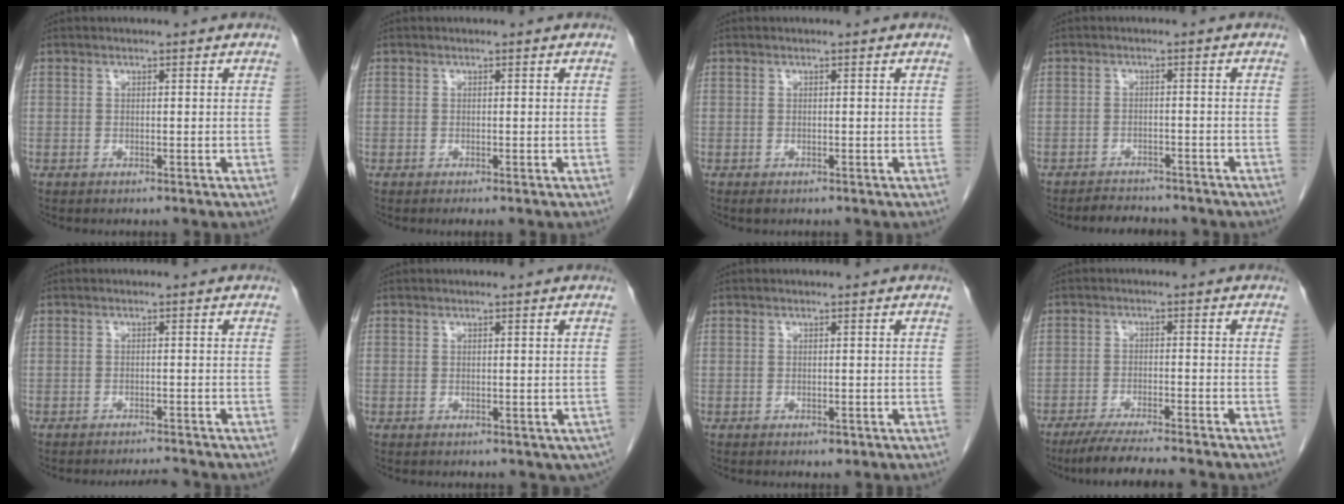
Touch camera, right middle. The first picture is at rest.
{"total": 0.5, "force": [-0.4, 0.0, 0.3], "torque": [-0.008, -0.003, -0.005]}
{"total": 0.5, "force": [-0.3, 0.3, 0.4], "torque": [-0.005, 0.000, -0.003]}
{"total": 5.6, "force": [-5.1, 1.8, 1.6], "torque": [-0.024, -0.001, -0.067]}
{"total": 3.2, "force": [-3.1, -0.2, 0.5], "torque": [-0.008, -0.011, -0.045]}
{"total": 1.8, "force": [-0.6, 1.4, 0.9], "torque": [0.000, 0.002, -0.001]}
{"total": 0.8, "force": [-0.4, 0.4, 0.6], "torque": [-0.006, 0.000, -0.001]}
{"total": 8.7, "force": [-7.4, -0.3, 4.5], "torque": [-0.059, -0.024, -0.119]}